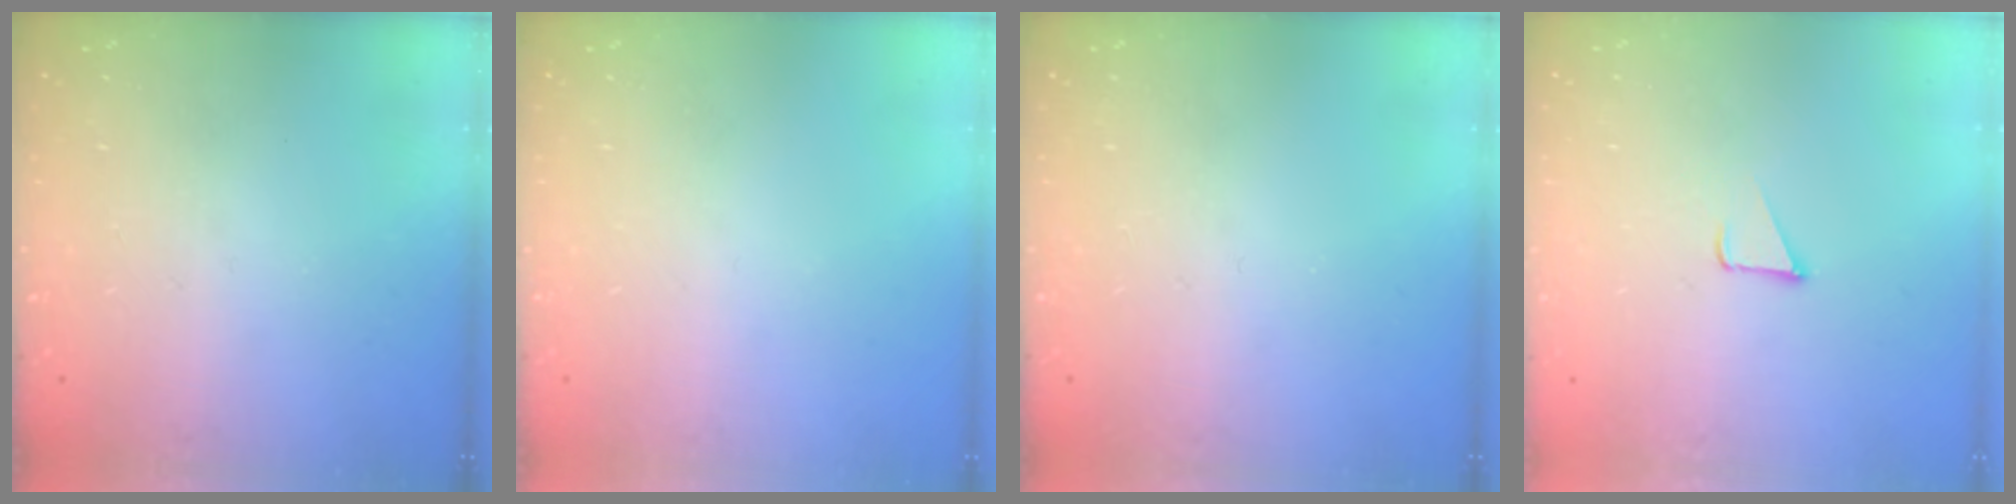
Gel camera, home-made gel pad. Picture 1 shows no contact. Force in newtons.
{"total": 0.0}
{"total": 0.0}
{"total": 2.4, "press": 2.4, "slide": 0.2}